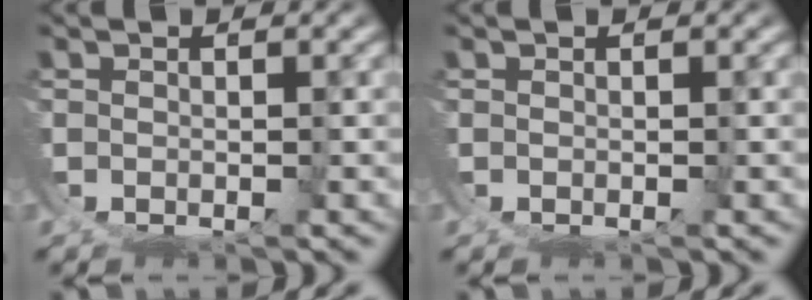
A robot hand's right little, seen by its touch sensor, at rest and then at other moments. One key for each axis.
{"total": 0.0}